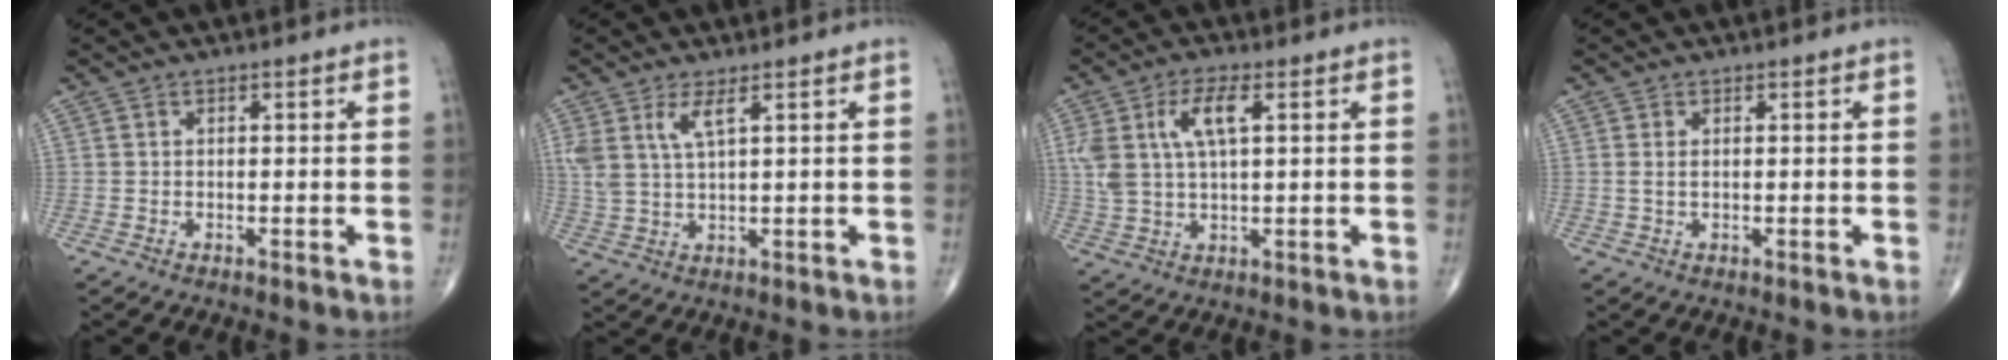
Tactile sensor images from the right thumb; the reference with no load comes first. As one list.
[{"total": 4.9, "force": [2.5, 1.3, 4.1], "torque": [-0.097, -0.012, 0.059]}, {"total": 8.8, "force": [2.8, 3.4, 7.6], "torque": [-0.168, 0.005, 0.058]}, {"total": 1.0, "force": [0.2, 0.4, 0.9], "torque": [-0.023, 0.004, 0.007]}]